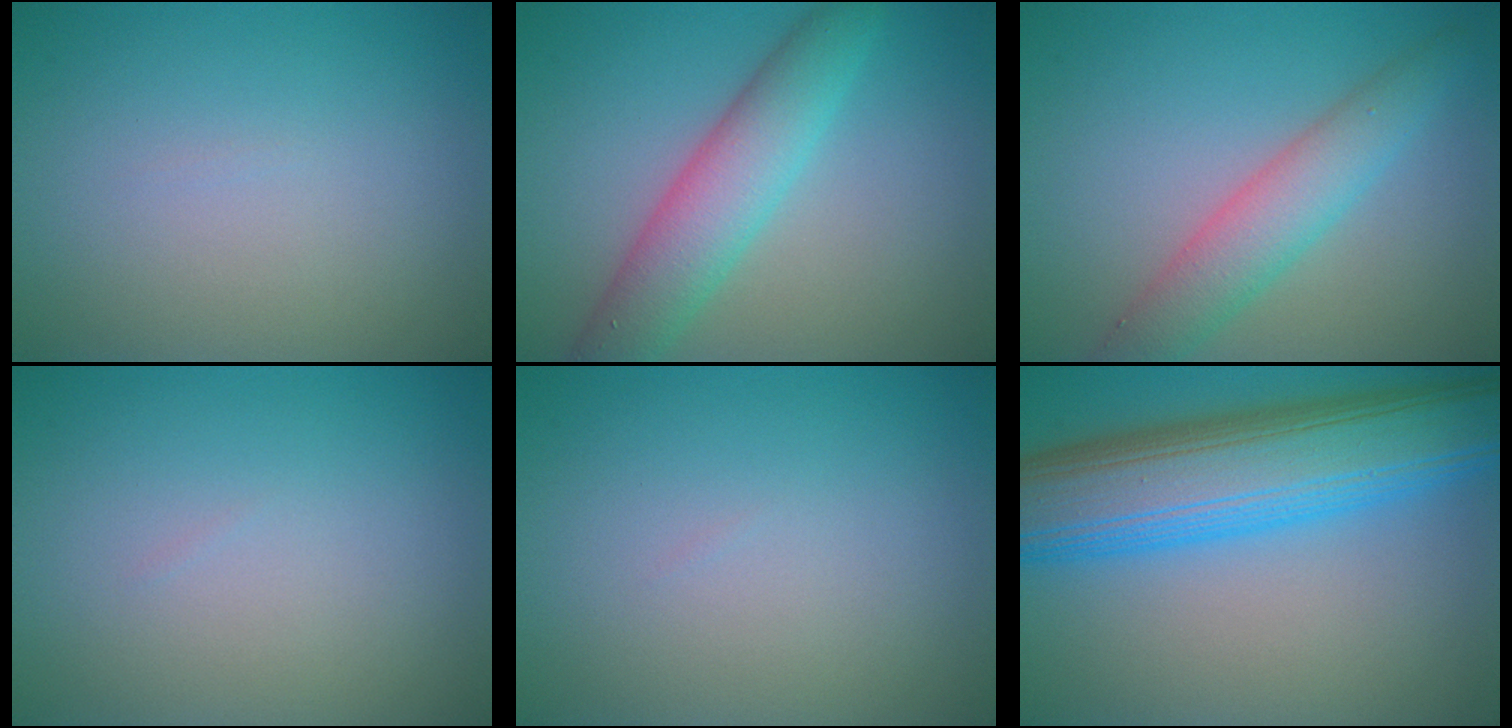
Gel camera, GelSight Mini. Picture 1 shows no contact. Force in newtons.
{"total": 5.5, "press": 5.5, "slide": 0.0}
{"total": 4.3, "press": 4.3, "slide": 0.1}
{"total": 0.0}
{"total": 0.0}
{"total": 12.0, "press": 12.0, "slide": 0.3}